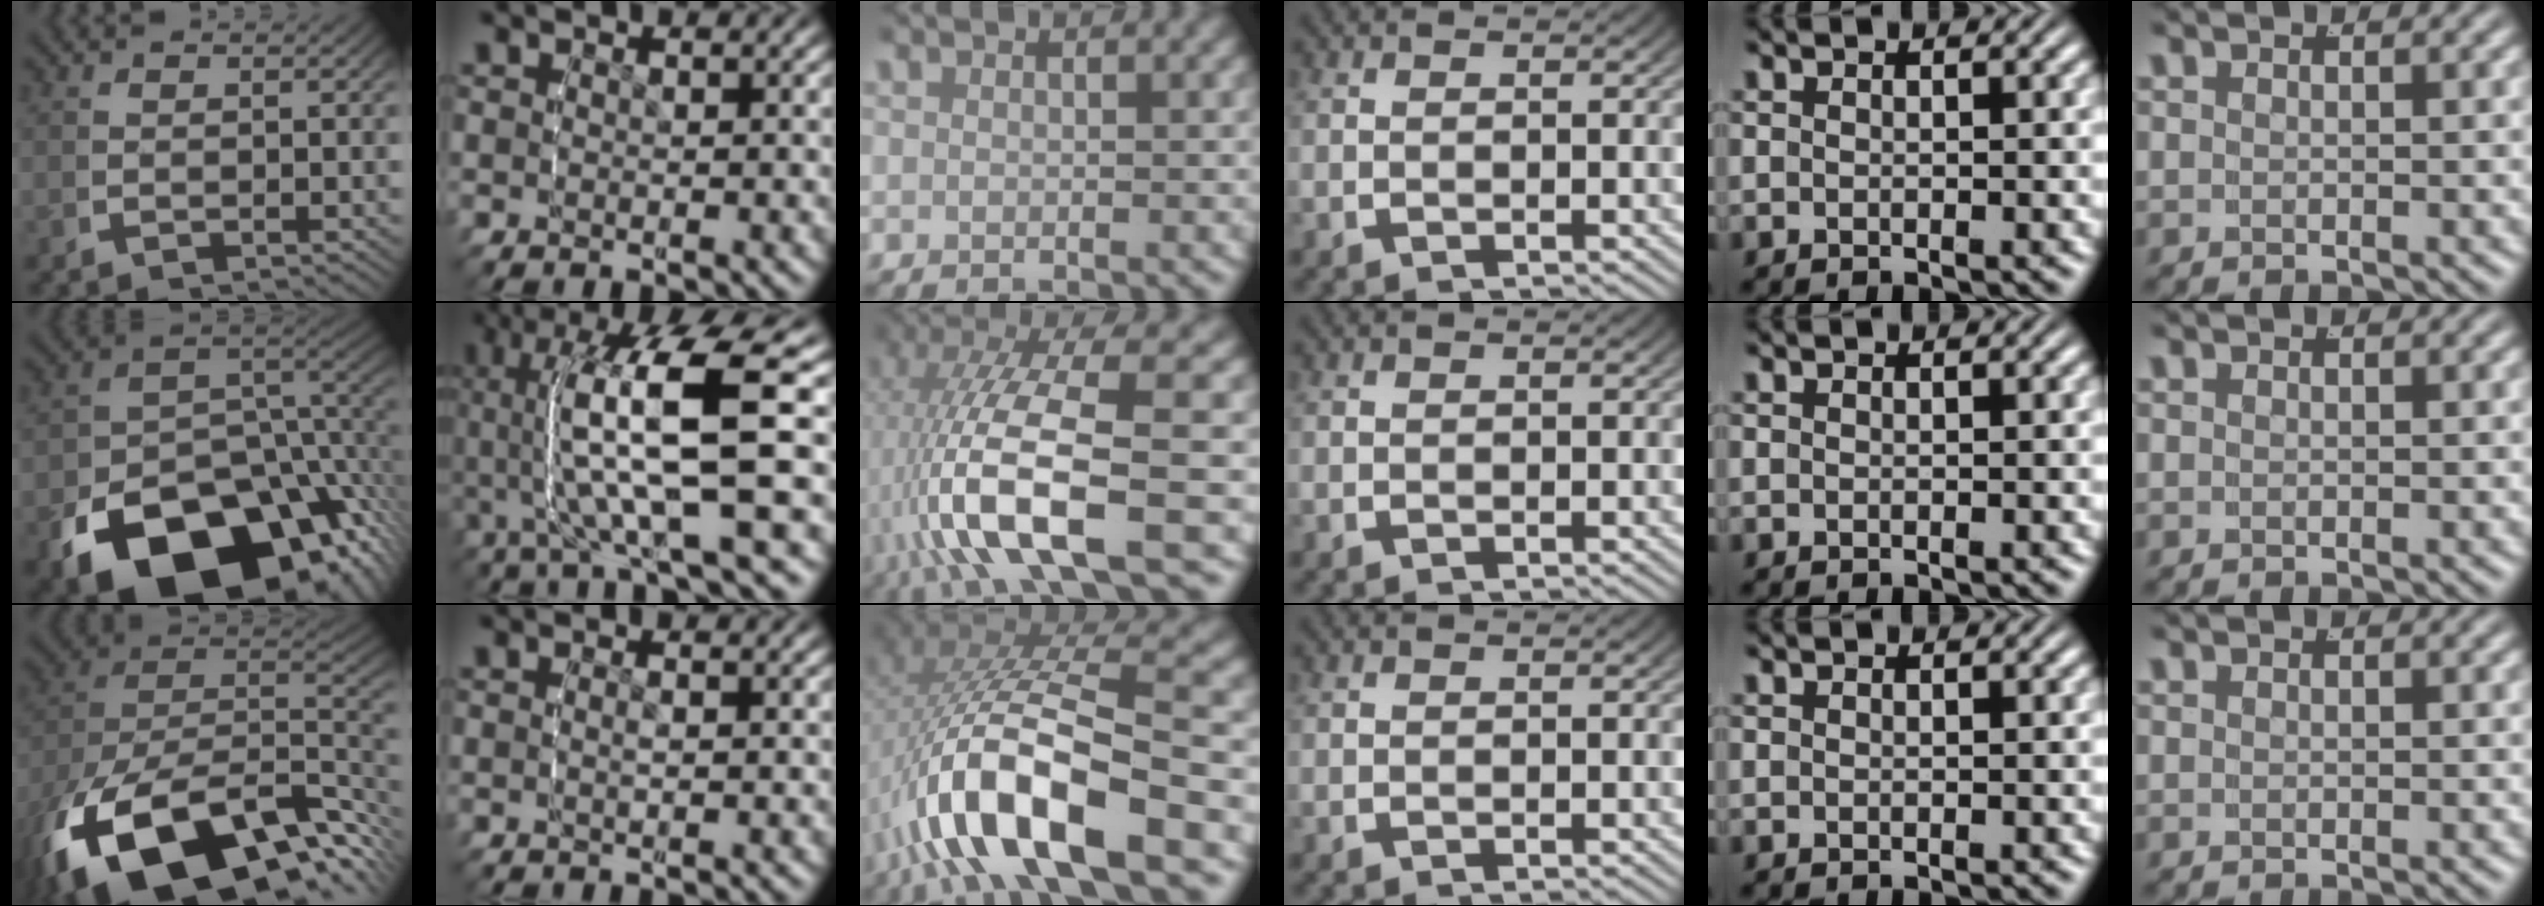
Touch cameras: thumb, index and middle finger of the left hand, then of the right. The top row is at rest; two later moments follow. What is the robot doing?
{"motion": "lift_and_place", "object": "tape"}